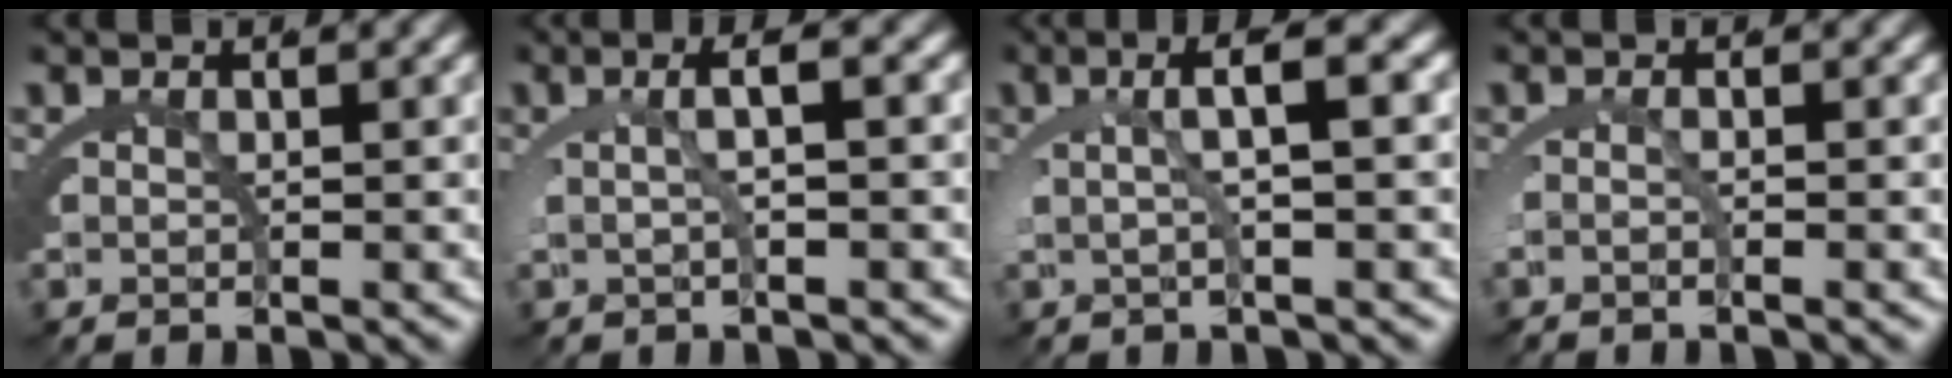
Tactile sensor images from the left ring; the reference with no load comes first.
{"total": 2.9, "force": [0.4, 0.2, 2.8], "torque": [-0.042, 0.011, 0.002]}
{"total": 4.4, "force": [1.2, 0.4, 4.2], "torque": [-0.066, 0.020, 0.013]}
{"total": 1.2, "force": [-0.7, 0.1, 0.9], "torque": [-0.033, -0.009, -0.010]}